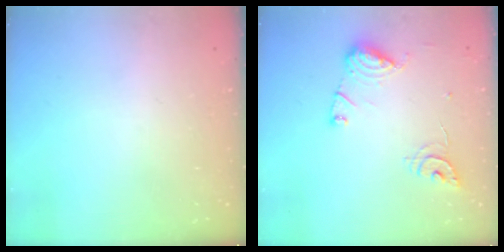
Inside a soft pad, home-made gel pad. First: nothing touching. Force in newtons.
{"total": 12.4, "press": 12.3, "slide": 1.1}